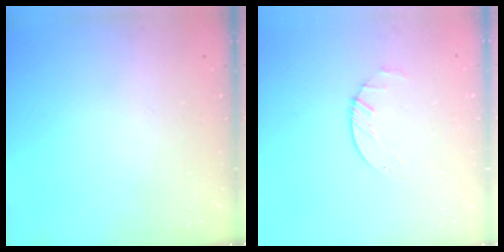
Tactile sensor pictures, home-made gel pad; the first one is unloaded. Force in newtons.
{"total": 2.2, "press": 2.2, "slide": 0.4}